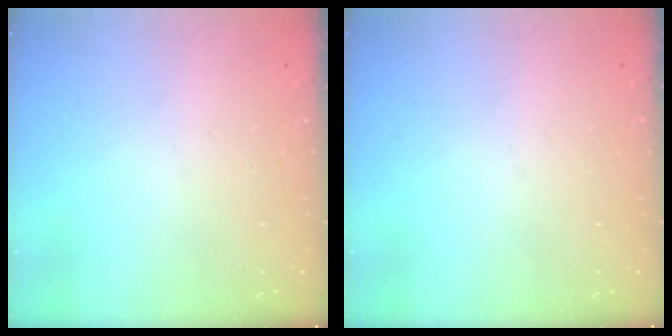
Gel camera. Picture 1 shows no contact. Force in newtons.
{"total": 0.0}